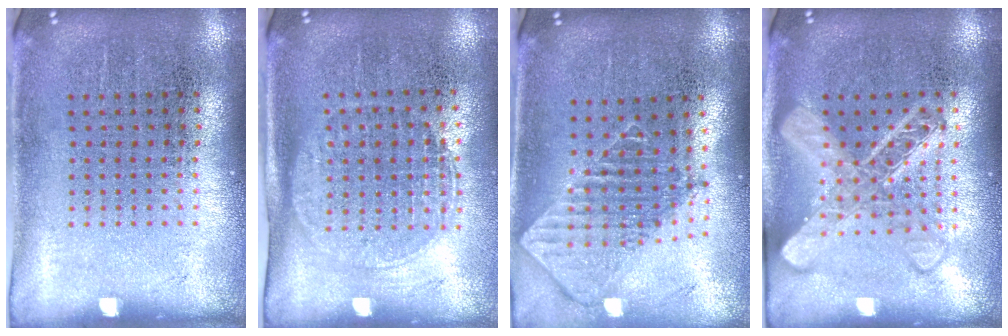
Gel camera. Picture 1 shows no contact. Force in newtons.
{"total": 1.5, "press": 1.3, "slide": 0.8}
{"total": 2.0, "press": 1.5, "slide": 1.3}
{"total": 2.8, "press": 2.8, "slide": 0.5}